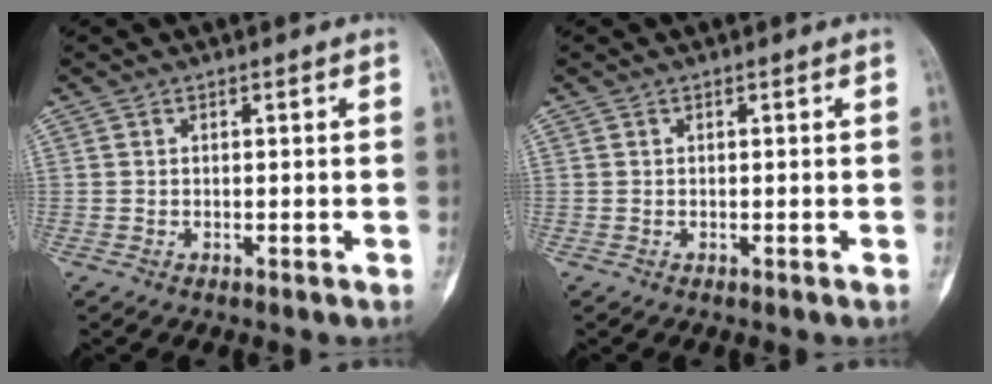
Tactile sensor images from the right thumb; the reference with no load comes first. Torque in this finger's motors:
{"motor_torque": [0.11, 0.05, 0.08, -0.08, 0.02]}